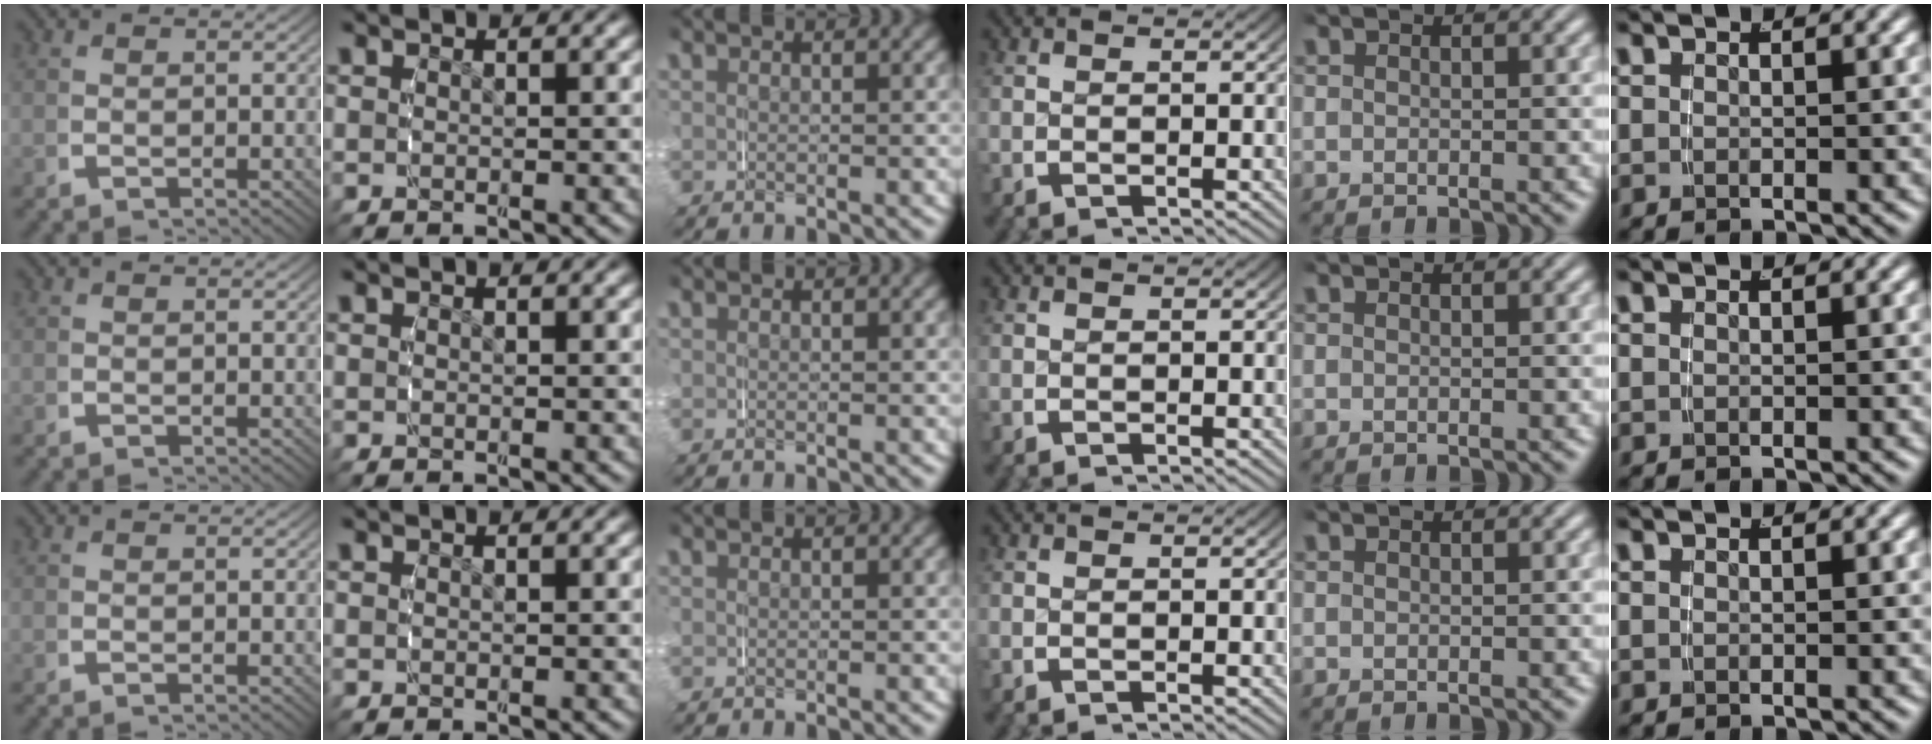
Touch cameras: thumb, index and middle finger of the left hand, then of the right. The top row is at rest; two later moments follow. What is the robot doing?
{"motion": "grasp_and_lifting", "object": "jar lid"}